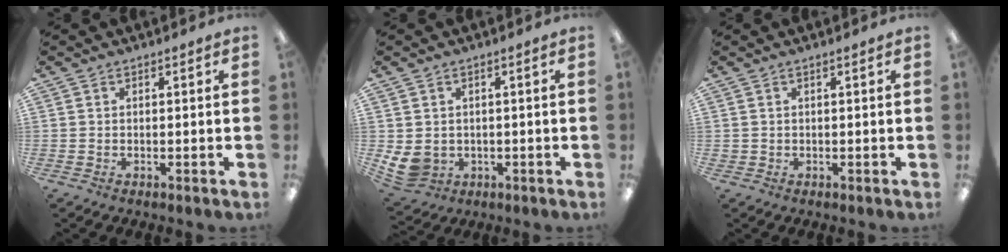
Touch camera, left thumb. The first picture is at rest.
{"total": 5.0, "force": [0.3, 4.5, 2.2], "torque": [-0.063, 0.005, 0.009]}
{"total": 0.5, "force": [0.2, 0.3, 0.3], "torque": [-0.007, 0.005, 0.003]}